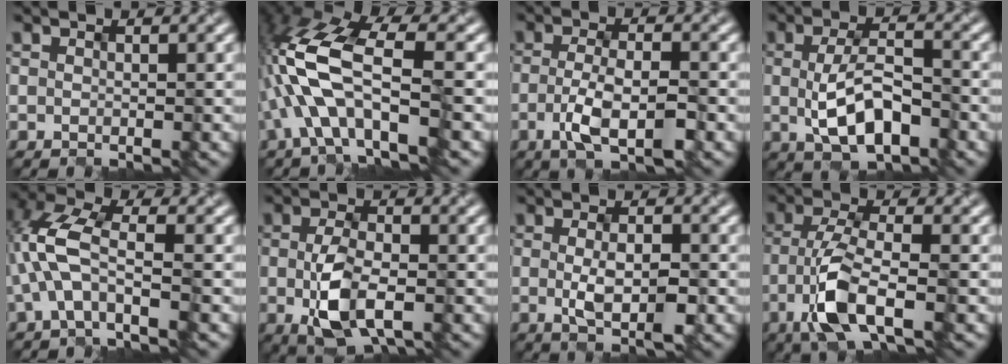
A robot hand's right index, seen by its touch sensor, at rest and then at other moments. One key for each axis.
{"total": 9.9, "fx": -3.0, "fy": 4.1, "fz": 8.5, "tx": -0.186, "ty": 0.014, "tz": -0.058}
{"total": 4.4, "fx": -1.8, "fy": 1.3, "fz": 3.8, "tx": -0.081, "ty": -0.007, "tz": -0.029}
{"total": 5.4, "fx": -1.6, "fy": 2.5, "fz": 4.5, "tx": -0.089, "ty": -0.004, "tz": -0.022}
{"total": 6.3, "fx": -1.7, "fy": 2.8, "fz": 5.4, "tx": -0.133, "ty": 0.023, "tz": -0.036}
{"total": 5.7, "fx": -1.7, "fy": 2.9, "fz": 4.6, "tx": -0.100, "ty": -0.012, "tz": -0.022}
{"total": 4.0, "fx": -1.1, "fy": 1.4, "fz": 3.6, "tx": -0.073, "ty": -0.005, "tz": -0.012}
{"total": 5.9, "fx": -2.4, "fy": 1.9, "fz": 5.1, "tx": -0.112, "ty": -0.005, "tz": -0.041}